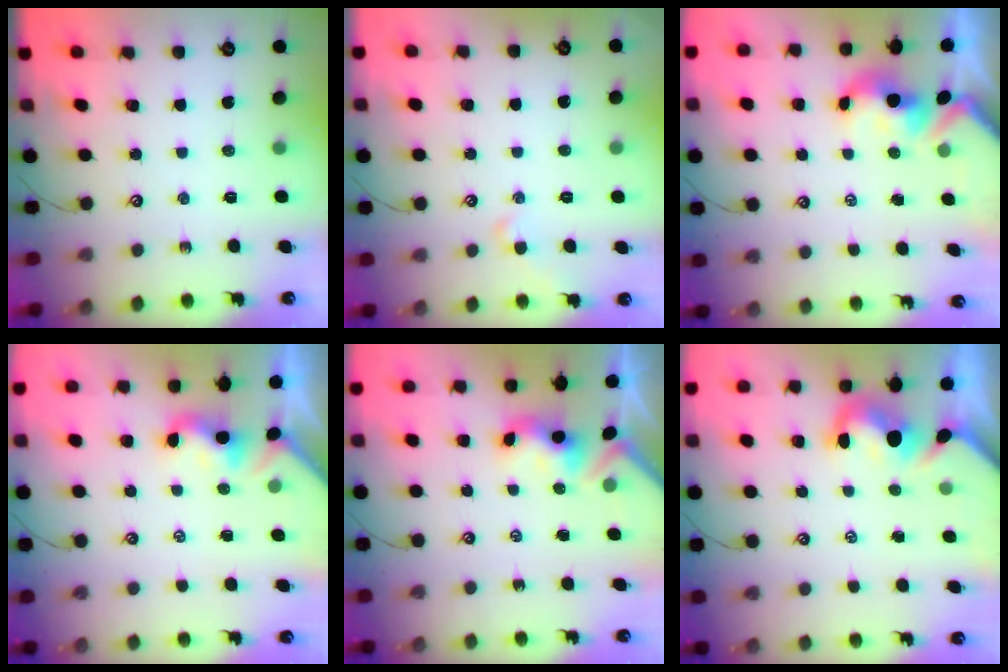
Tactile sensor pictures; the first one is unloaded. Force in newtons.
{"total": 1.0, "press": 1.0, "slide": 0.4}
{"total": 2.1, "press": 2.0, "slide": 0.7}
{"total": 2.0, "press": 1.9, "slide": 0.5}
{"total": 3.8, "press": 3.8, "slide": 0.2}
{"total": 1.7, "press": 1.4, "slide": 1.0}